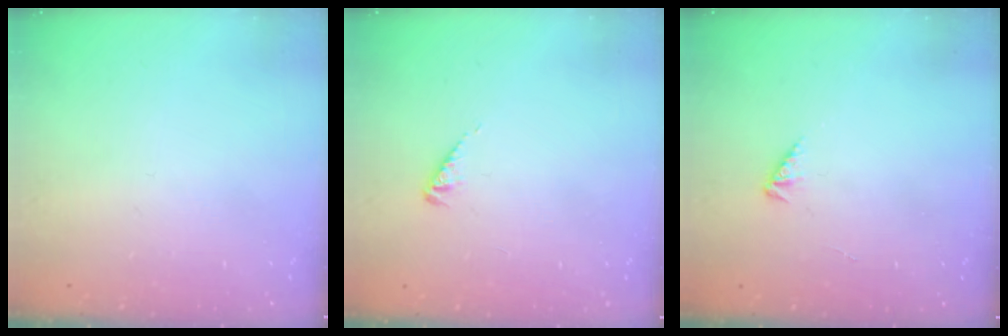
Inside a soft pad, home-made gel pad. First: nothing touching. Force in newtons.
{"total": 2.6, "press": 2.5, "slide": 0.5}
{"total": 1.1, "press": 1.1, "slide": 0.3}